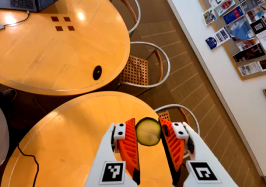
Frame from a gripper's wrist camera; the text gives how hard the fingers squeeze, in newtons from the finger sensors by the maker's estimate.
{"total": 9.2, "left": 9.5, "right": 8.9}